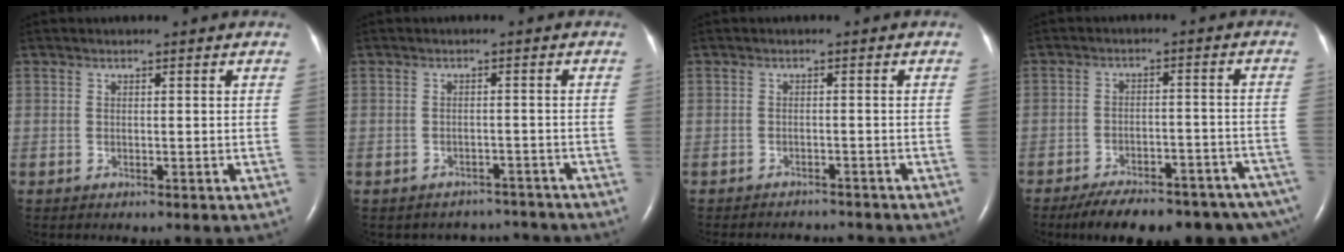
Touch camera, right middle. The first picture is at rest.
{"total": 5.1, "force": [-4.7, 1.8, -0.8], "torque": [0.010, 0.021, -0.055]}
{"total": 4.9, "force": [-4.9, 0.6, 0.4], "torque": [-0.003, -0.005, -0.065]}
{"total": 20.1, "force": [-16.3, 6.1, 10.0], "torque": [-0.111, 0.006, -0.207]}